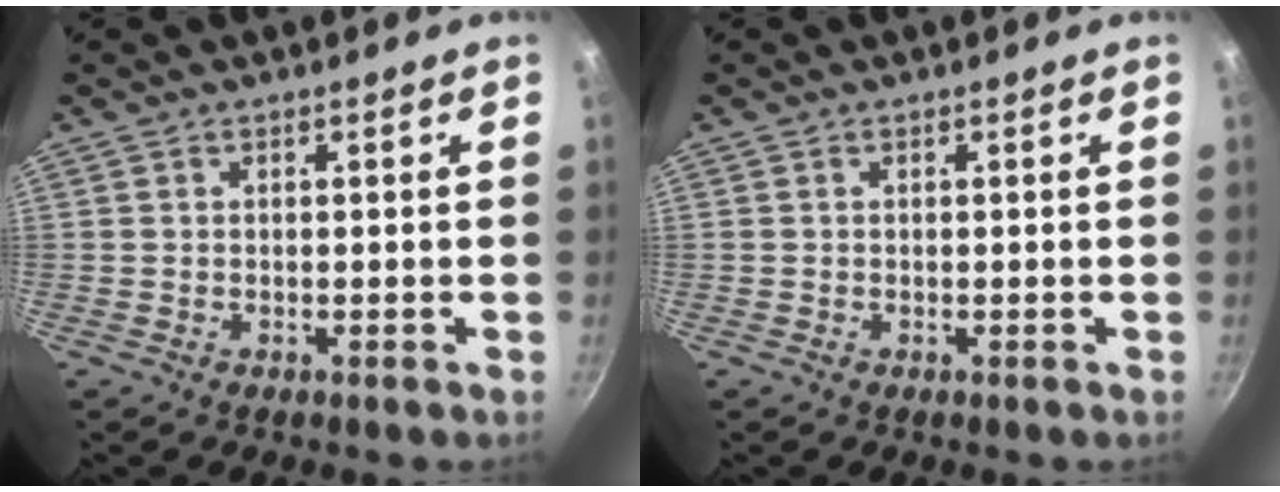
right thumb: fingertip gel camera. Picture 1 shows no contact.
{"total": 0.0}